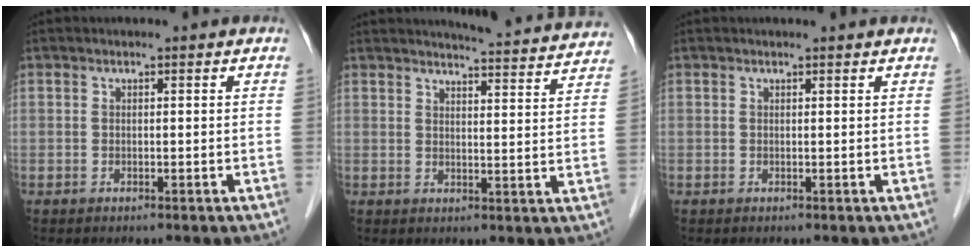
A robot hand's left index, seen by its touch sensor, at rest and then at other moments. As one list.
[{"total": 14.9, "force": [14.5, 0.6, 3.4], "torque": [-0.037, -0.042, 0.155]}, {"total": 1.7, "force": [1.7, 0.1, 0.4], "torque": [-0.011, 0.008, 0.016]}]